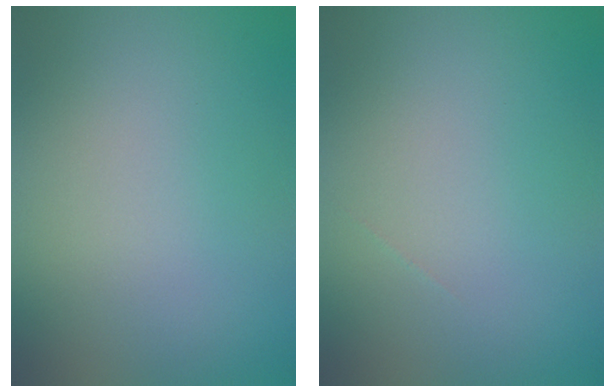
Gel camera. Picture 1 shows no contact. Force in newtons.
{"total": 0.0}